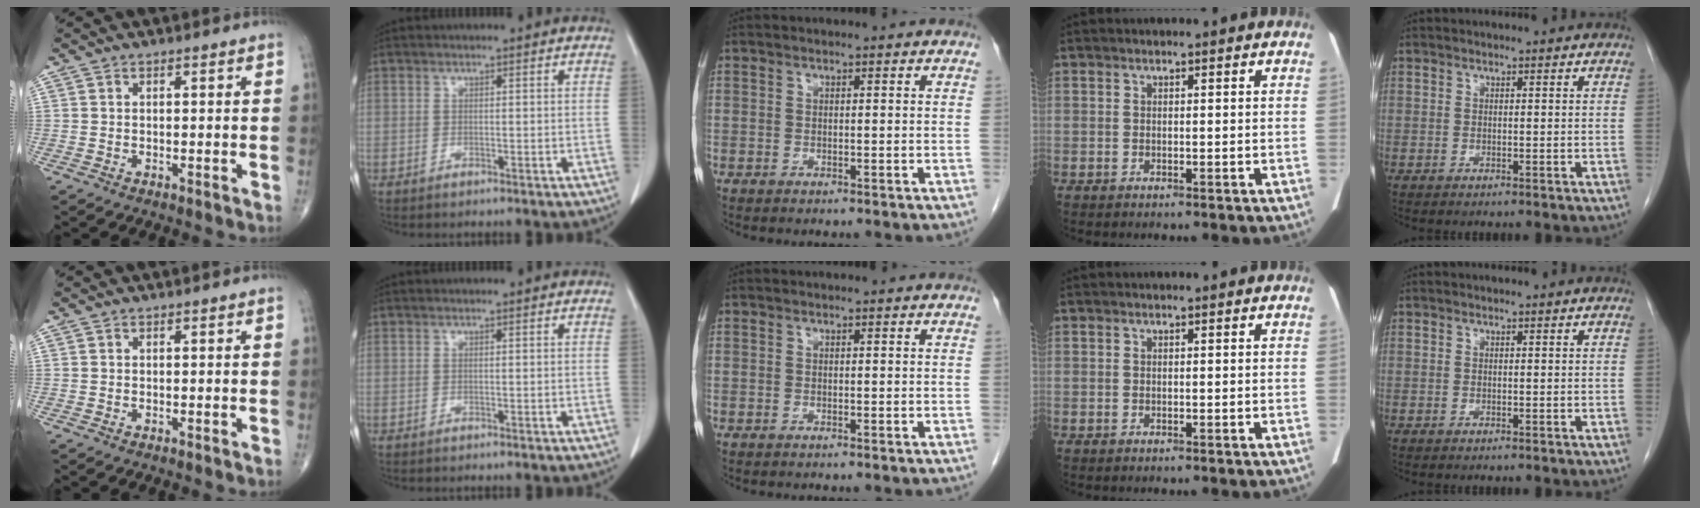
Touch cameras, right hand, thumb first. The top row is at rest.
{}